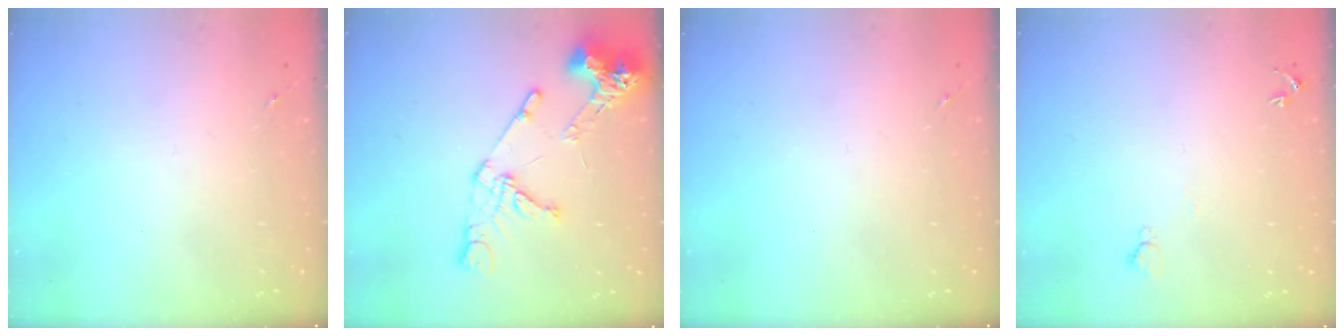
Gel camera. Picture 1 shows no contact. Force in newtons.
{"total": 15.7, "press": 15.5, "slide": 1.9}
{"total": 0.0}
{"total": 4.8, "press": 4.8, "slide": 0.6}